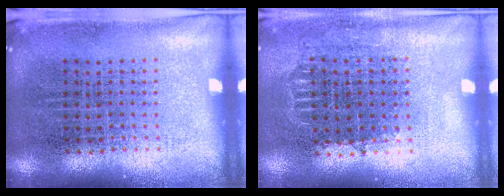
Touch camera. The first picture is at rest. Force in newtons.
{"total": 0.9, "press": 0.8, "slide": 0.4}